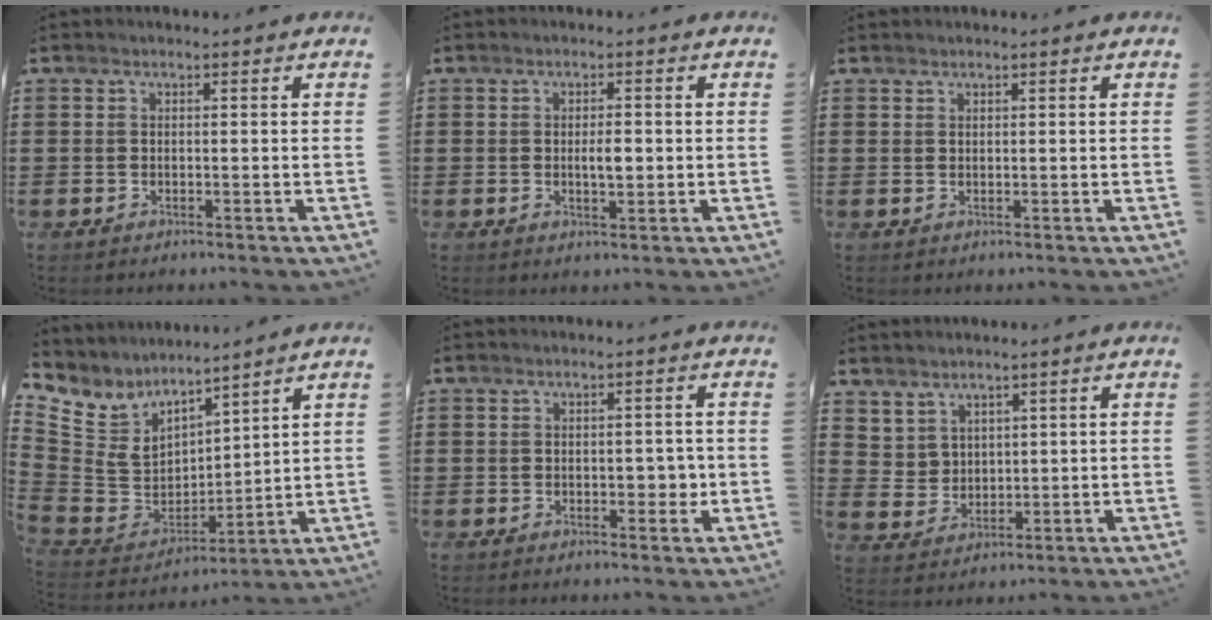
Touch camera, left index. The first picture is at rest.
{"total": 2.6, "force": [-0.1, 0.9, 2.4], "torque": [-0.039, -0.003, -0.004]}
{"total": 0.7, "force": [0.6, 0.2, 0.0], "torque": [-0.003, 0.000, 0.013]}
{"total": 6.0, "force": [3.9, 4.5, 0.8], "torque": [-0.070, -0.046, 0.070]}
{"total": 3.2, "force": [-0.2, 1.8, 2.6], "torque": [-0.034, 0.000, -0.010]}
{"total": 4.0, "force": [3.0, 2.7, 0.0], "torque": [-0.018, -0.002, 0.056]}